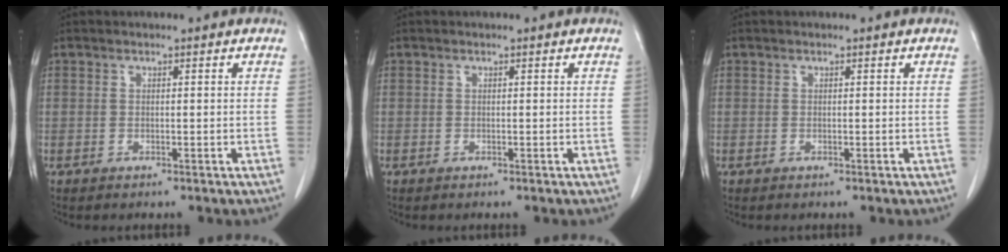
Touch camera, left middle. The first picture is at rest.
{"total": 0.0}
{"total": 0.0}